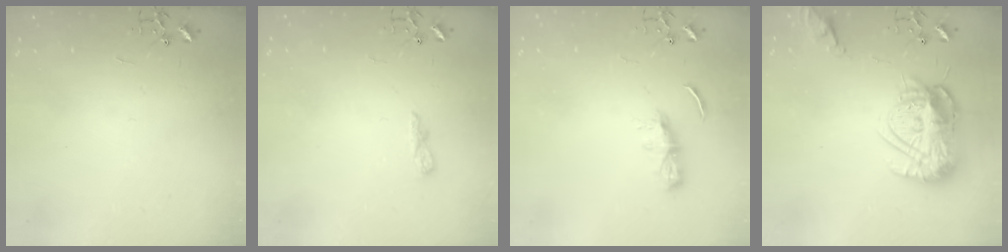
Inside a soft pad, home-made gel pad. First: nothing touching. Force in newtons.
{"total": 6.2, "press": 6.1, "slide": 0.7}
{"total": 5.9, "press": 5.9, "slide": 0.6}
{"total": 17.2, "press": 17.1, "slide": 1.8}